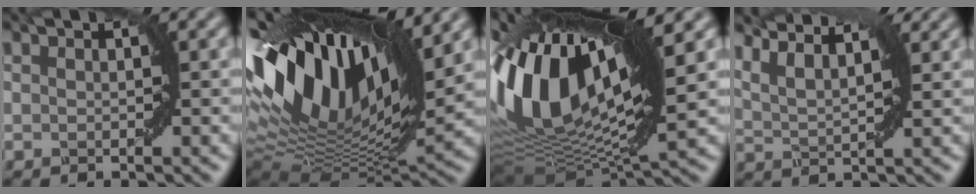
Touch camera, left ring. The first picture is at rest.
{"total": 17.5, "force": [6.0, 7.7, 14.6], "torque": [-0.266, 0.022, 0.091]}
{"total": 17.4, "force": [3.2, 7.9, 15.1], "torque": [-0.319, 0.022, 0.043]}
{"total": 8.0, "force": [6.3, 2.6, 4.3], "torque": [-0.088, 0.023, 0.074]}